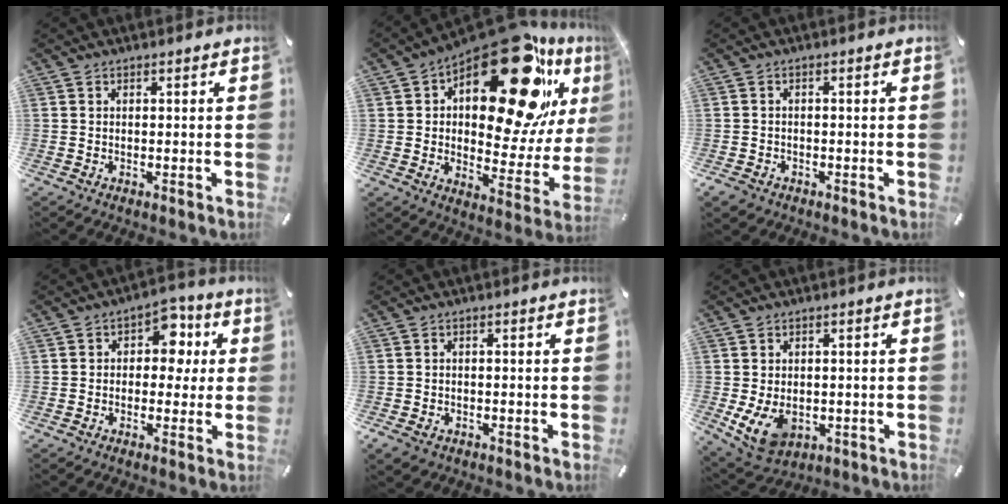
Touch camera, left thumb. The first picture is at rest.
{"total": 28.8, "force": [16.1, 13.5, 19.7], "torque": [-0.263, -0.106, 0.268]}
{"total": 2.2, "force": [-1.5, 1.5, 0.7], "torque": [-0.018, 0.006, -0.032]}
{"total": 8.3, "force": [1.2, 6.3, 5.2], "torque": [-0.061, 0.001, 0.014]}
{"total": 2.3, "force": [-1.3, 1.7, 1.0], "torque": [-0.033, 0.001, -0.029]}
{"total": 7.9, "force": [-1.2, 6.0, 4.9], "torque": [-0.090, -0.002, -0.022]}